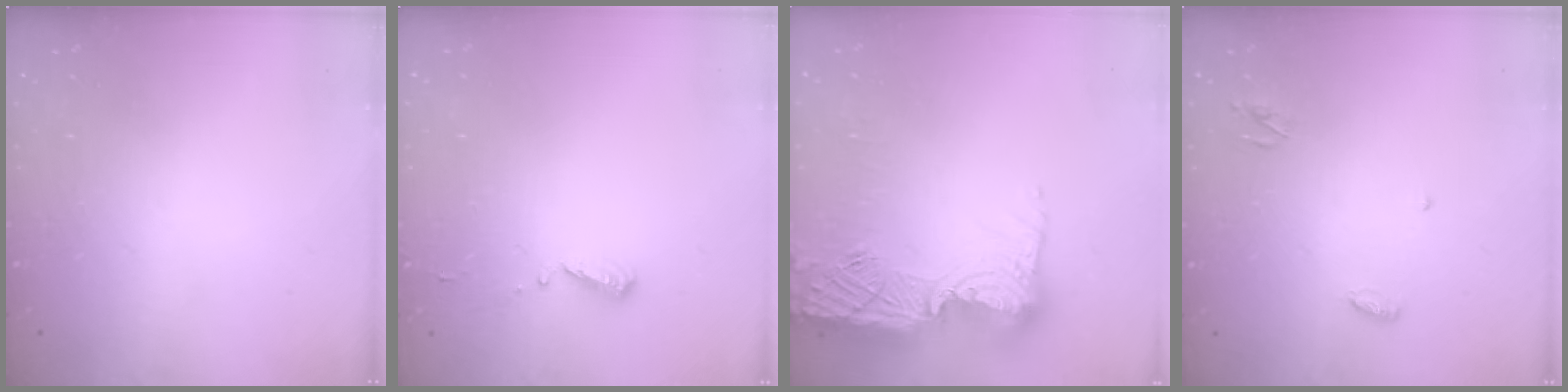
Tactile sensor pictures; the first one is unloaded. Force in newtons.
{"total": 4.7, "press": 4.7, "slide": 0.4}
{"total": 21.2, "press": 21.2, "slide": 1.2}
{"total": 3.5, "press": 3.5, "slide": 0.2}